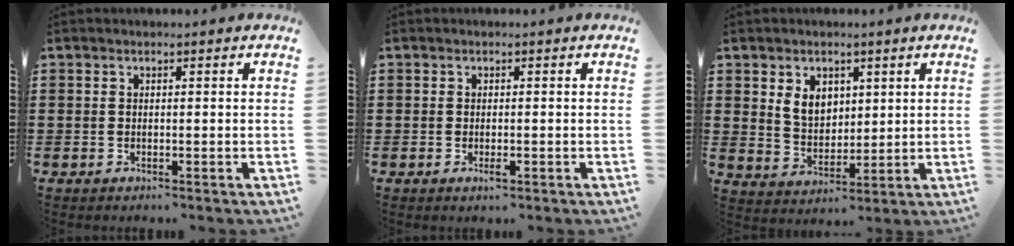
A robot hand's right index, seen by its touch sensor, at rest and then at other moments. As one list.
[{"total": 1.2, "force": [-0.5, 0.1, 1.1], "torque": [-0.020, -0.005, -0.007]}, {"total": 5.2, "force": [2.1, 3.9, 2.7], "torque": [-0.061, 0.009, 0.036]}]